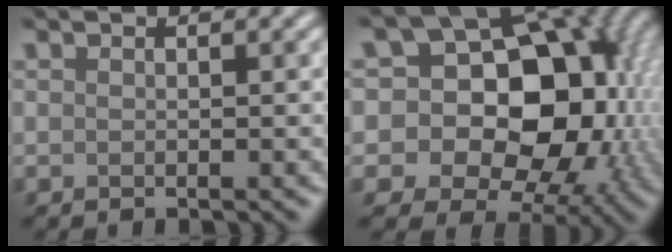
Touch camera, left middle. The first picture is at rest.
{"total": 15.3, "force": [-0.3, 12.0, 9.5], "torque": [-0.124, 0.017, 0.000]}